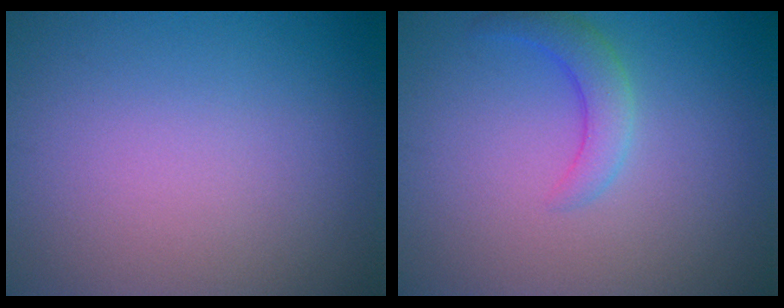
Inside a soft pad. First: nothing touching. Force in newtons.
{"total": 2.6, "press": 2.6, "slide": 0.1}